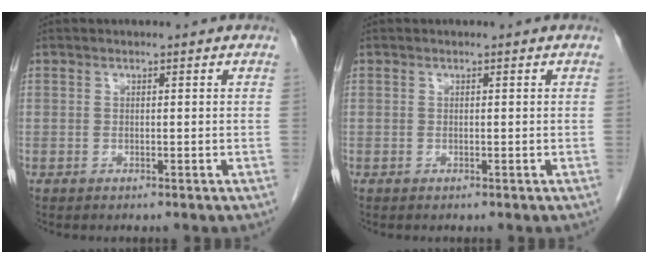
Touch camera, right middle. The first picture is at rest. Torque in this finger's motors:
{"motor_torque": [0.25, -0.86, 0.00, -0.02]}